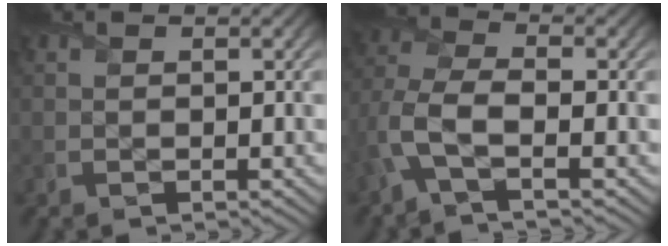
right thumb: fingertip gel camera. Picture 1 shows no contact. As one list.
[{"total": 6.0, "force": [-2.3, 2.4, 5.0], "torque": [-0.130, 0.000, -0.062]}]